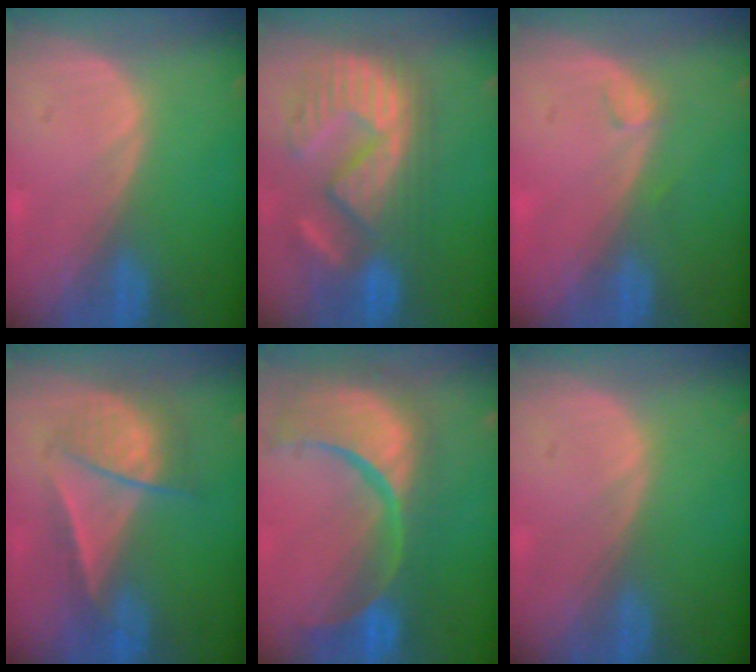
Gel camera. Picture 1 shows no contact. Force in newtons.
{"total": 11.4, "press": 11.0, "slide": 3.3}
{"total": 1.3, "press": 1.1, "slide": 0.5}
{"total": 6.6, "press": 6.5, "slide": 1.2}
{"total": 14.8, "press": 11.7, "slide": 9.0}
{"total": 0.0}